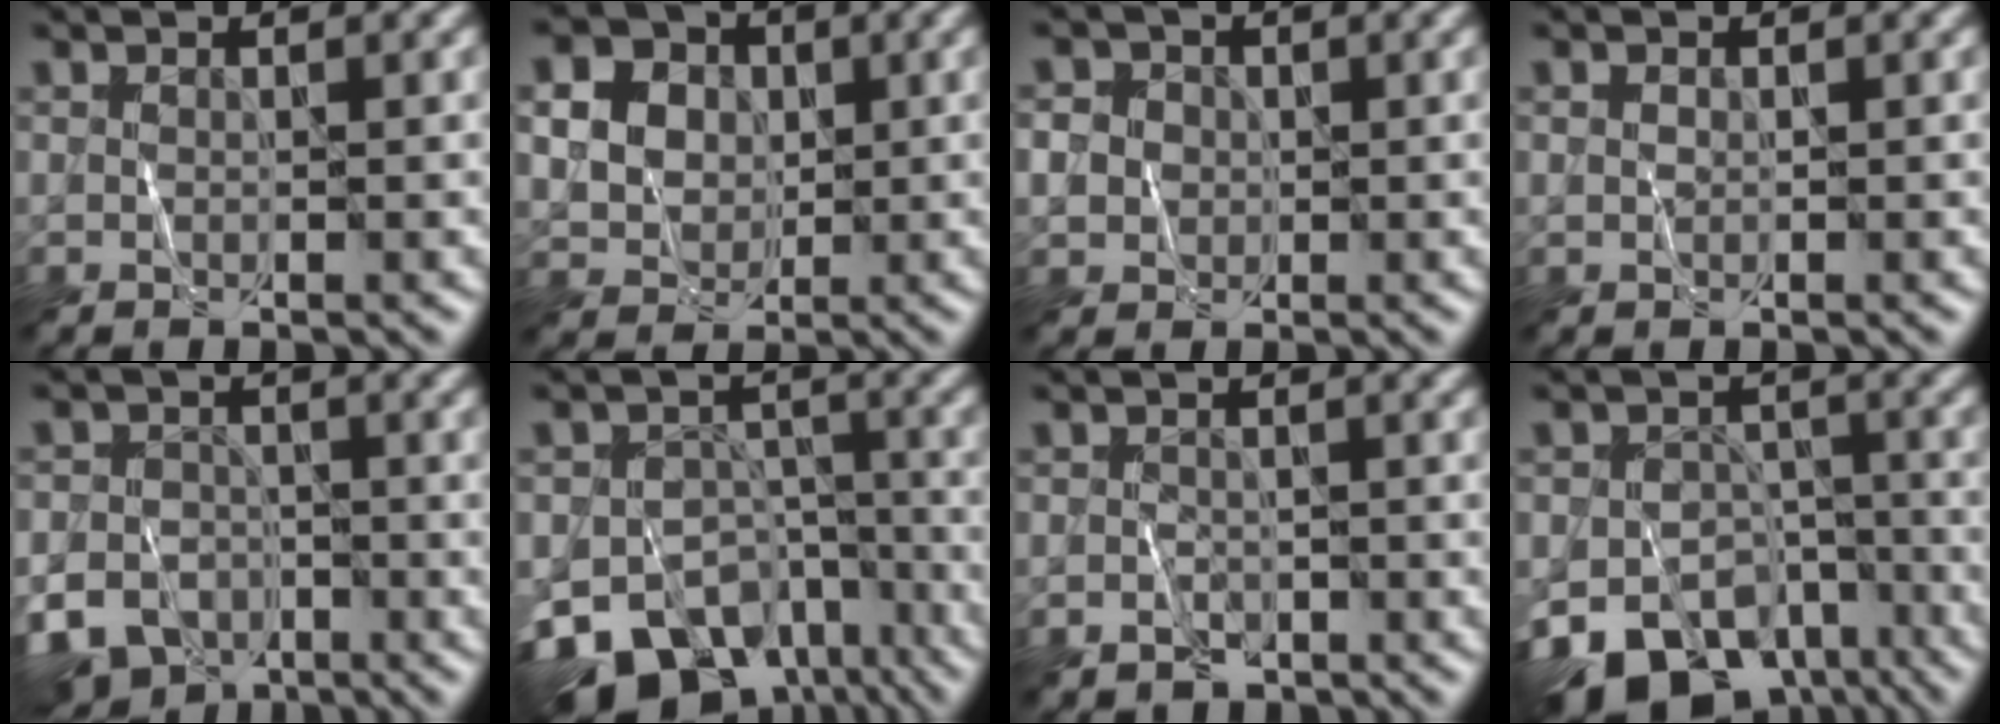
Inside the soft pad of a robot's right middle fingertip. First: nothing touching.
{"total": 8.2, "force": [2.5, 6.9, 3.7], "torque": [-0.085, 0.030, 0.041]}
{"total": 4.9, "force": [0.6, 4.5, 1.8], "torque": [-0.036, 0.030, -0.006]}
{"total": 0.5, "force": [0.2, 0.4, 0.3], "torque": [-0.005, 0.001, 0.003]}
{"total": 9.1, "force": [-5.5, 6.5, 3.2], "torque": [-0.044, -0.035, -0.106]}
{"total": 13.6, "force": [-8.2, 8.9, 6.3], "torque": [-0.106, -0.026, -0.115]}
{"total": 1.4, "force": [-0.8, 1.1, 0.5], "torque": [-0.005, -0.004, -0.016]}
{"total": 12.5, "force": [-7.7, 7.9, 6.0], "torque": [-0.092, -0.022, -0.114]}